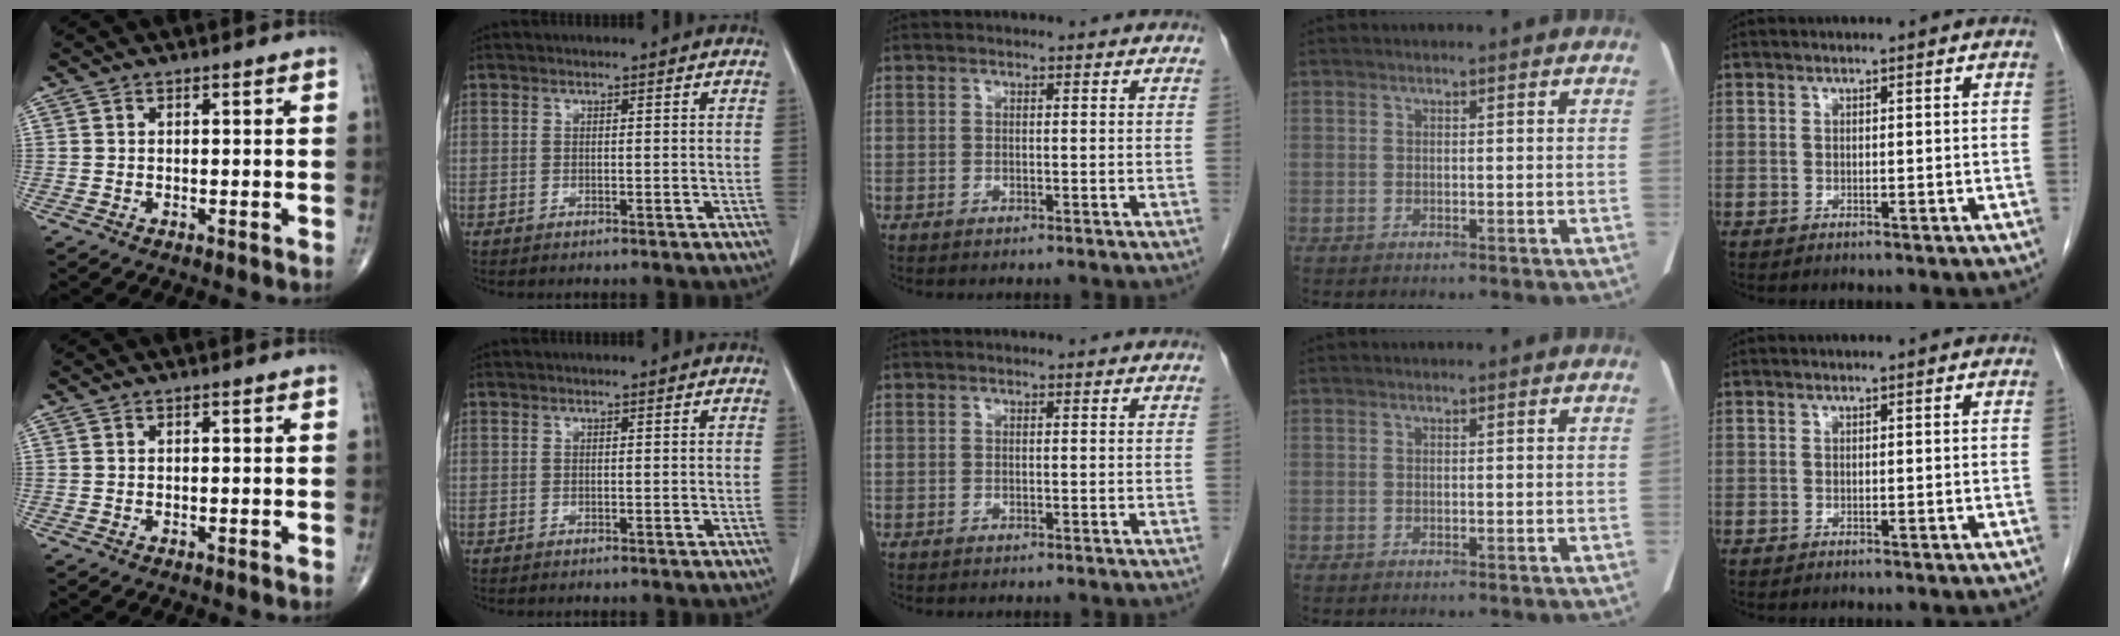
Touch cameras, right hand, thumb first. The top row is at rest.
{}